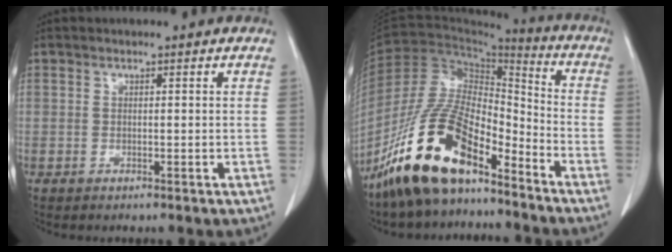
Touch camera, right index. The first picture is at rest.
{"total": 16.6, "force": [-11.7, 5.7, 10.4], "torque": [-0.200, 0.014, -0.215]}